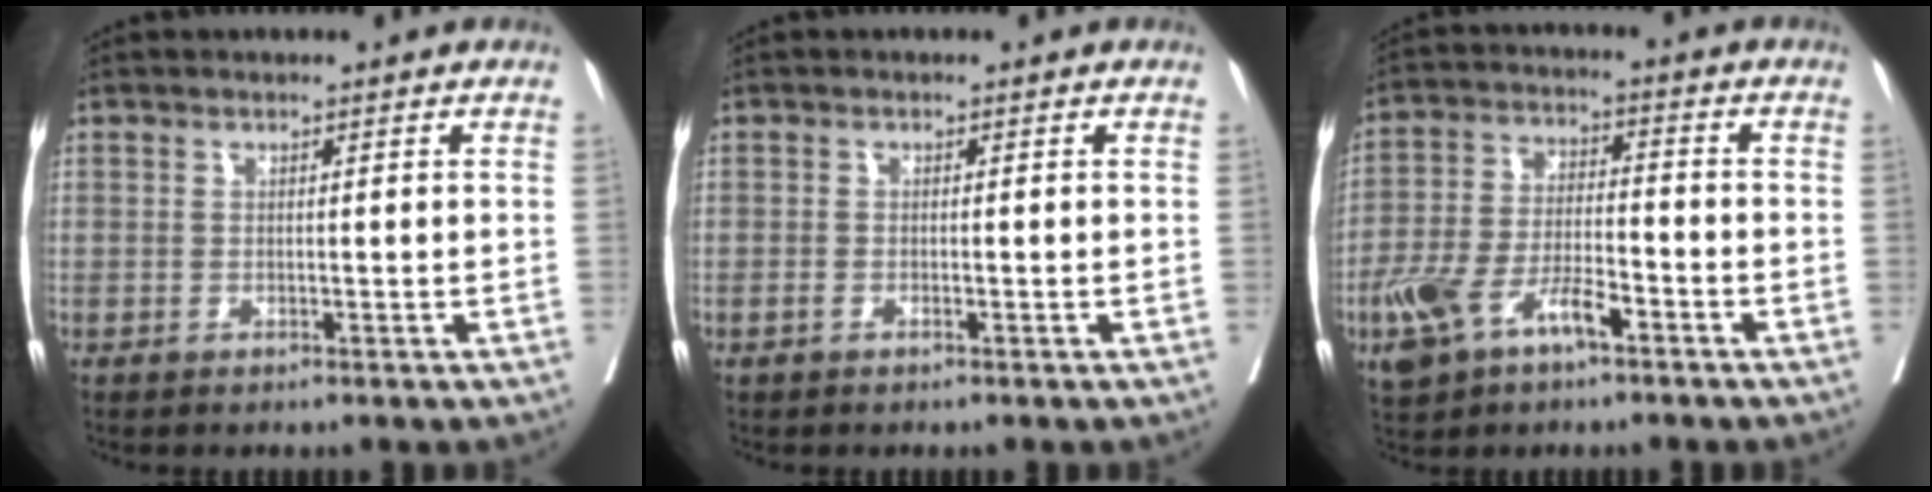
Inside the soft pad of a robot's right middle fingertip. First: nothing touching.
{"total": 0.6, "force": [-0.4, 0.2, 0.4], "torque": [-0.008, 0.000, -0.007]}
{"total": 10.3, "force": [-5.4, 4.4, 7.6], "torque": [-0.163, 0.008, -0.097]}